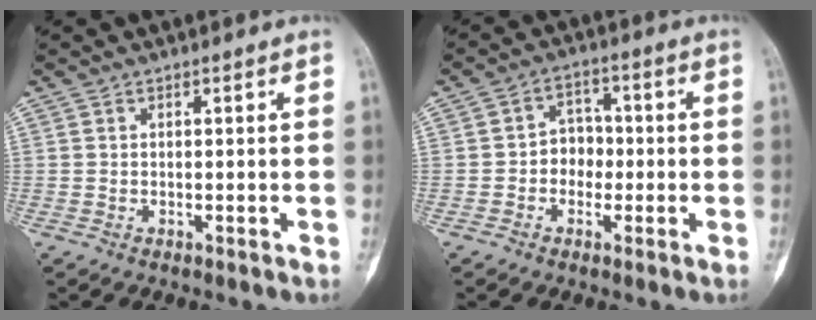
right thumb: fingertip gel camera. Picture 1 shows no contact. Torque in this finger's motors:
{"motor_torque": [0.92, 0.69, 0.44, -0.55, 0.00]}